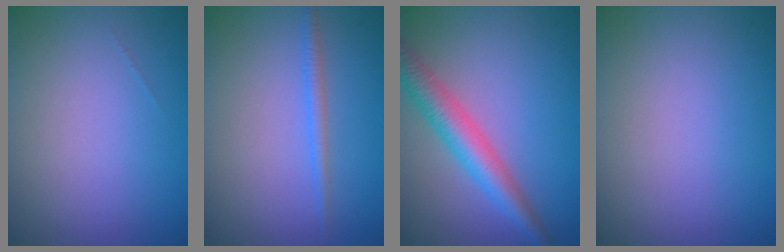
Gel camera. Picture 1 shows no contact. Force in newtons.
{"total": 1.3, "press": 1.3, "slide": 0.1}
{"total": 4.4, "press": 4.4, "slide": 0.2}
{"total": 0.0}